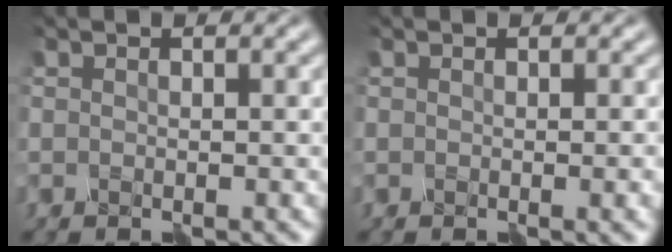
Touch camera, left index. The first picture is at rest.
{"total": 0.8, "force": [-0.1, -0.2, 0.8], "torque": [-0.008, -0.003, 0.000]}